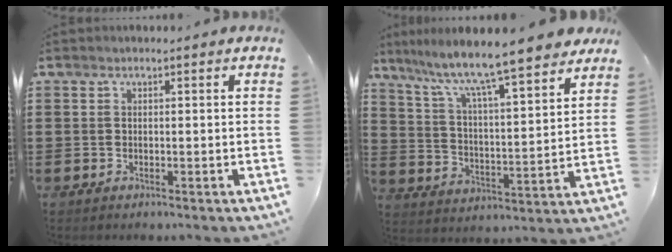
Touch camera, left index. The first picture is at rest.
{"total": 8.6, "force": [7.5, 0.3, 4.2], "torque": [-0.104, -0.057, 0.120]}